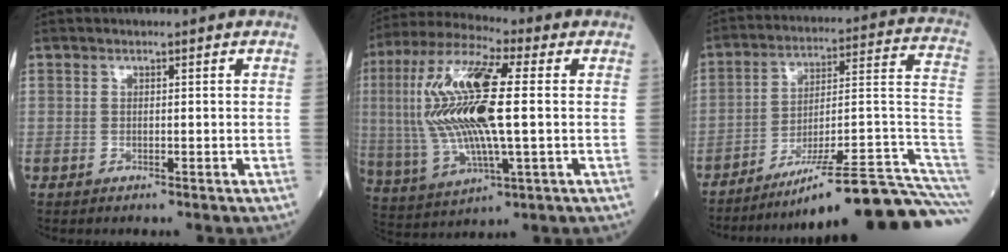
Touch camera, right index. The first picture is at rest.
{"total": 18.6, "force": [1.4, 3.6, 18.2], "torque": [-0.393, 0.009, 0.026]}
{"total": 23.9, "force": [-18.7, -0.6, 14.9], "torque": [-0.121, 0.028, -0.276]}